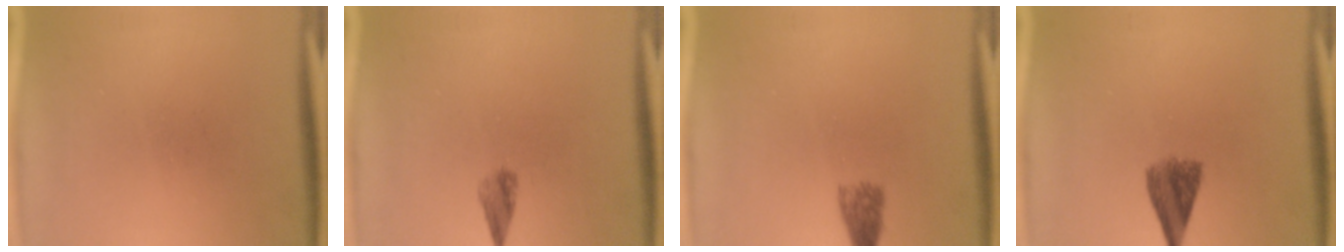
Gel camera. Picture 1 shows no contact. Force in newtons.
{"total": 2.0}
{"total": 2.7}
{"total": 5.3}